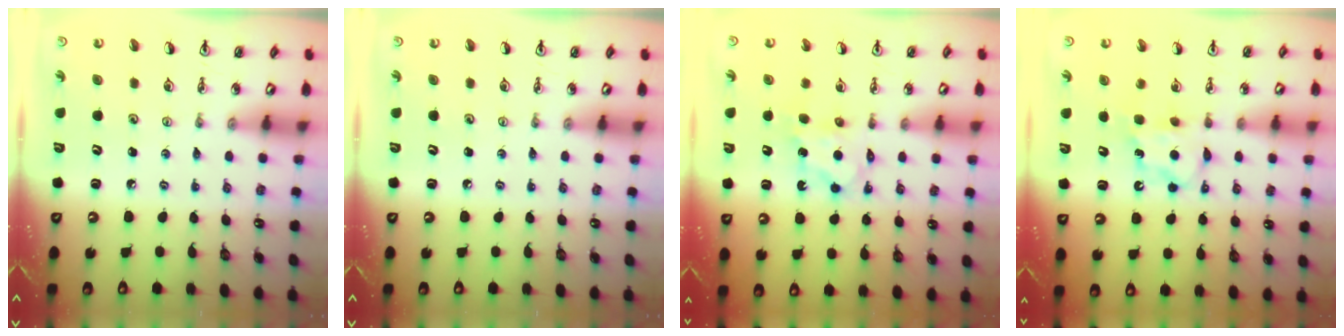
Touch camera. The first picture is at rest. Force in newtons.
{"total": 0.0}
{"total": 7.0, "press": 6.9, "slide": 1.1}
{"total": 6.8, "press": 6.8, "slide": 0.2}